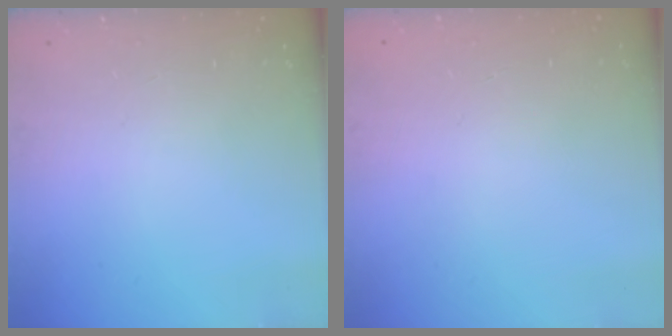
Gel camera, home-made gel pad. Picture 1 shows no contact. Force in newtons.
{"total": 0.0}